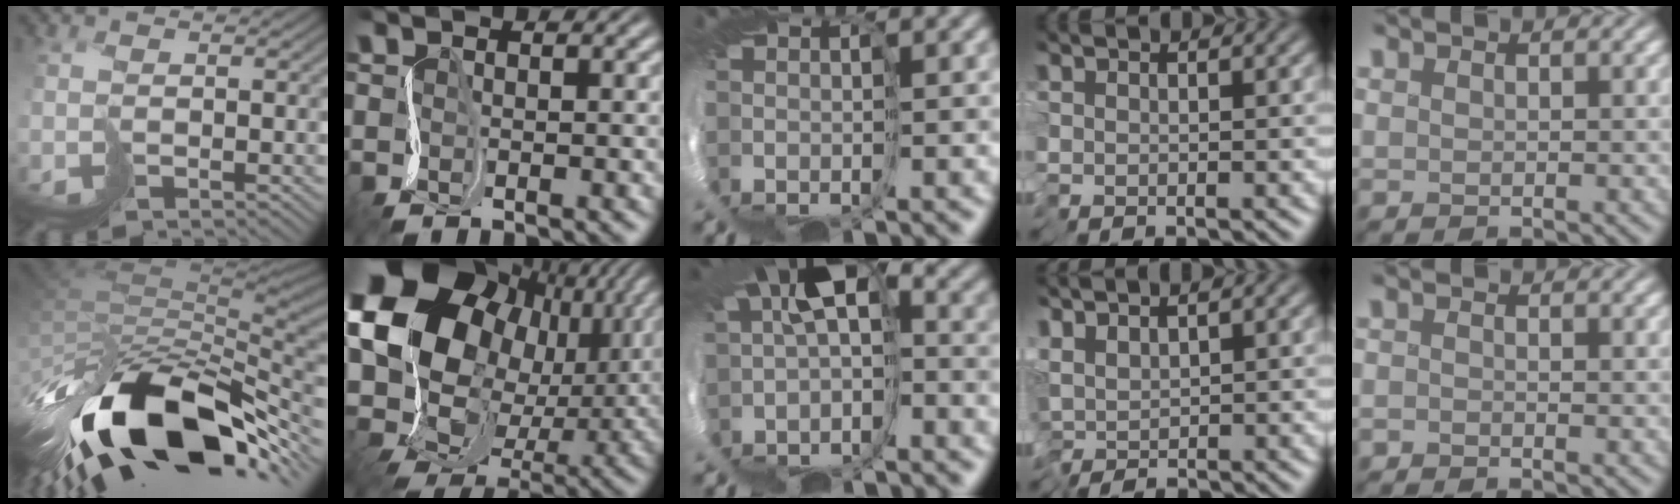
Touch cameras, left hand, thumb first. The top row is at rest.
{"thumb": {"total": 15.2, "force": [-6.6, 6.6, 12.0], "torque": [-0.223, -0.026, -0.086]}, "index": {"total": 21.0, "force": [5.5, 17.0, 11.0], "torque": [-0.234, 0.012, 0.091]}, "middle": {"total": 5.8, "force": [-0.7, 2.0, 5.4], "torque": [-0.087, -0.010, -0.006]}, "ring": {"total": 1.7, "force": [0.5, -0.1, 1.6], "torque": [-0.030, 0.010, 0.003]}, "little": {"total": 0.8, "force": [-0.8, -0.1, 0.0], "torque": [-0.005, -0.001, -0.014]}}